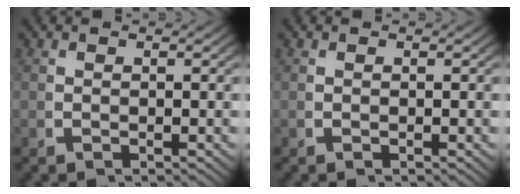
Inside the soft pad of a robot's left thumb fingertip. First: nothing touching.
{"total": 0.0}